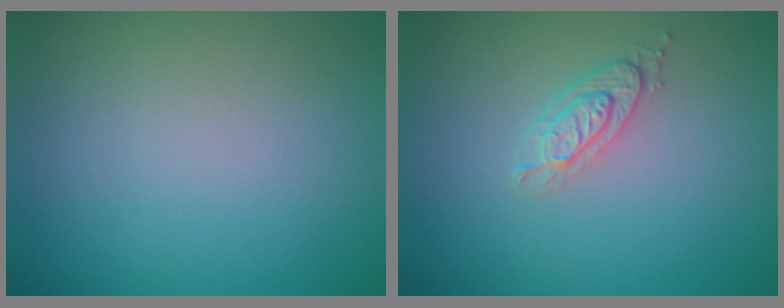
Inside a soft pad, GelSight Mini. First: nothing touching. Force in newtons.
{"total": 2.1, "press": 1.9, "slide": 0.9}